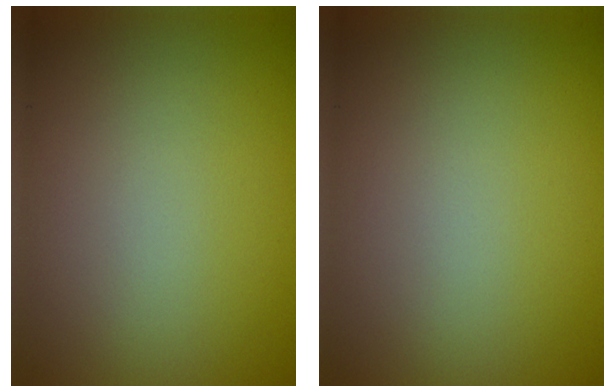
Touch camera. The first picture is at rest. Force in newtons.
{"total": 0.0}